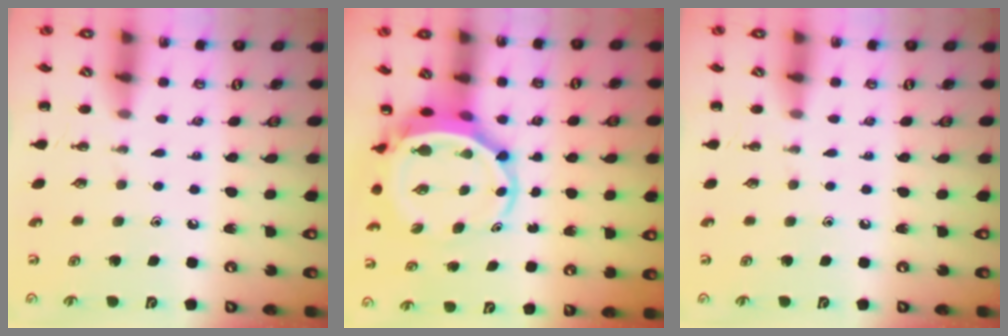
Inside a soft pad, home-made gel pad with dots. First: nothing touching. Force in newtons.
{"total": 5.7, "press": 5.4, "slide": 1.8}
{"total": 0.0}